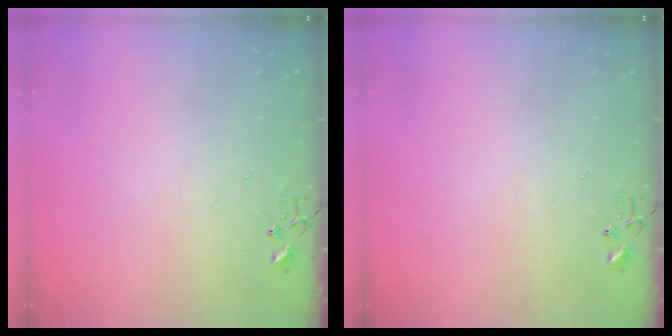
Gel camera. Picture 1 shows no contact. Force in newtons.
{"total": 0.0}